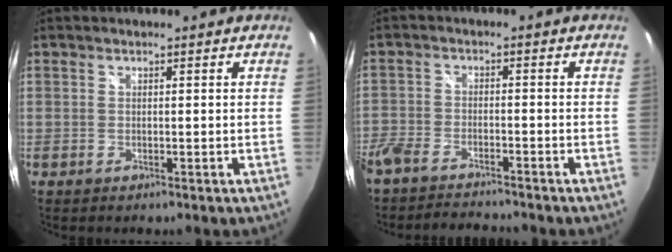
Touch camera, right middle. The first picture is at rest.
{"total": 9.4, "force": [-8.4, 2.7, 3.2], "torque": [-0.099, -0.017, -0.148]}